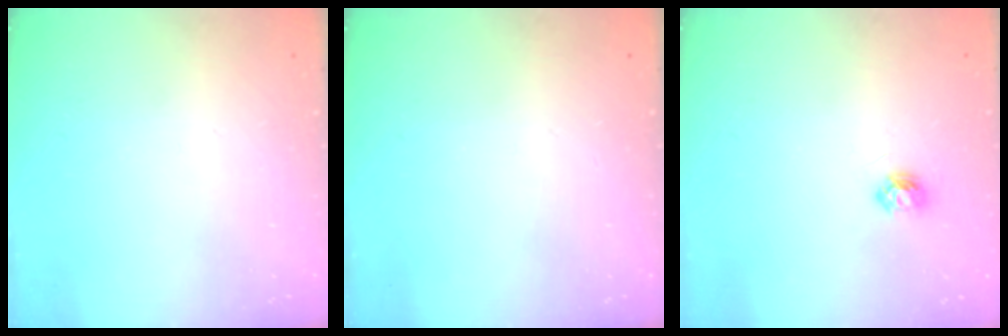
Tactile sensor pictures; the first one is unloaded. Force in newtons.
{"total": 0.0}
{"total": 4.5, "press": 4.4, "slide": 0.5}